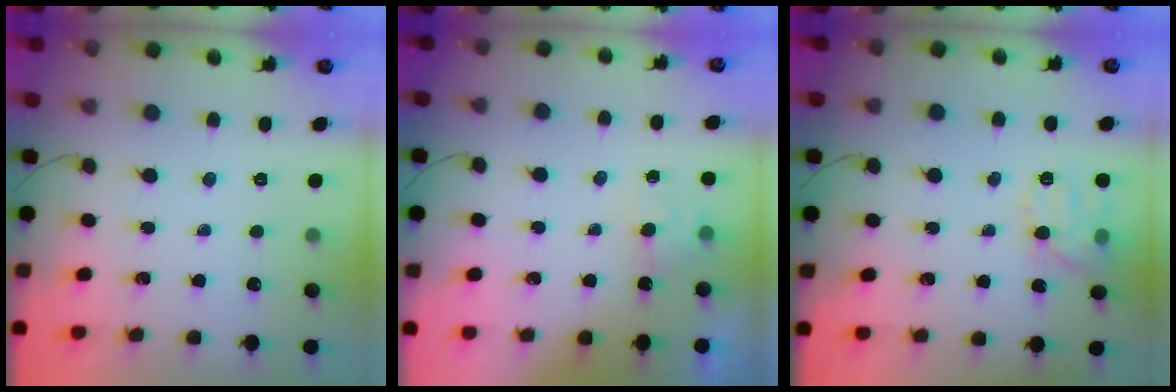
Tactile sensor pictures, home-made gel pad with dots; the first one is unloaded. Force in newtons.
{"total": 4.4, "press": 4.1, "slide": 1.5}
{"total": 11.9, "press": 11.9, "slide": 0.2}